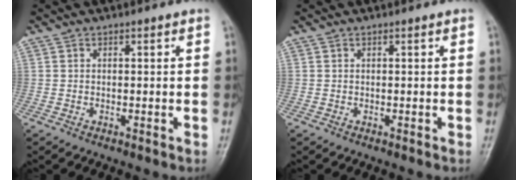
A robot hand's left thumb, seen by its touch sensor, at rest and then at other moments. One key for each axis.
{"total": 0.0}